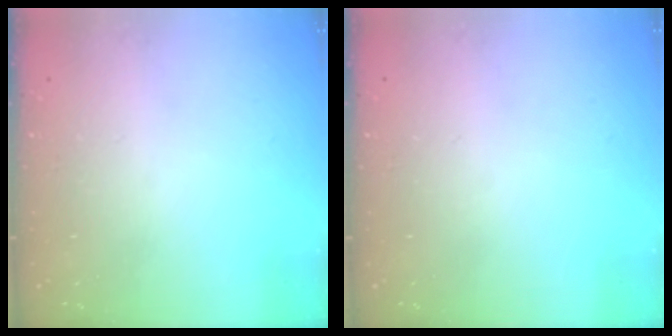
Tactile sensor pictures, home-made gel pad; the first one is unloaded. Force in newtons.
{"total": 0.0}